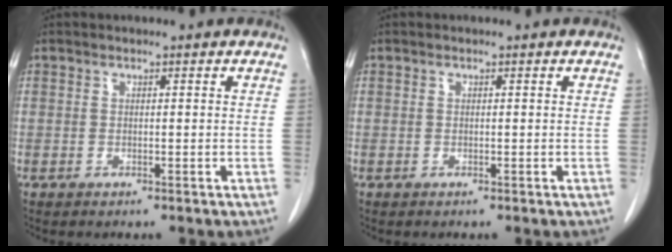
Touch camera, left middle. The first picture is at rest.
{"total": 0.0}